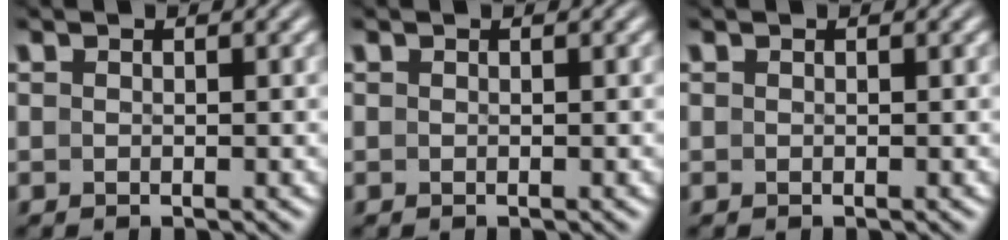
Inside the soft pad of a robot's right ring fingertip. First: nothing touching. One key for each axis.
{"total": 0.0}
{"total": 0.0}